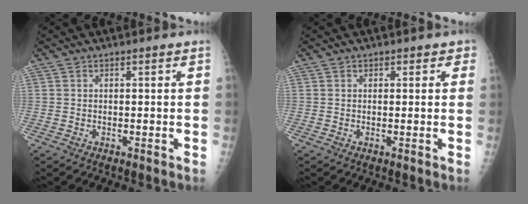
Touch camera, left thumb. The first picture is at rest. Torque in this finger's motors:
{"motor_torque": [-0.19, 0.04, -0.16, -0.06, 0.02]}